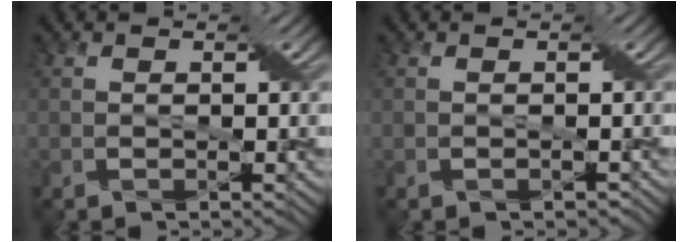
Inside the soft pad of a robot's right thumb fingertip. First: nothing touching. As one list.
[{"total": 0.6, "force": [-0.6, 0.3, 0.1], "torque": [0.000, -0.003, -0.006]}]